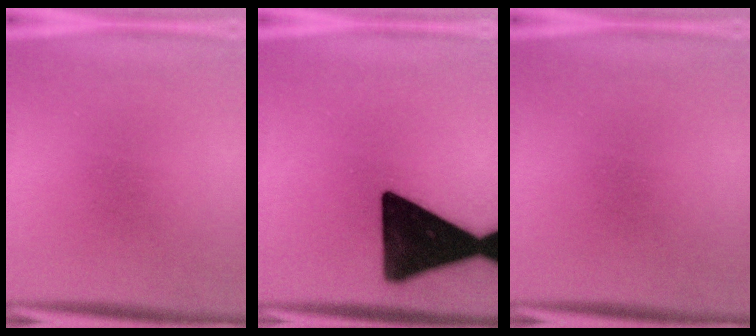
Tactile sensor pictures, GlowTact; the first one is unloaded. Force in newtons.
{"total": 19.5}
{"total": 0.0}